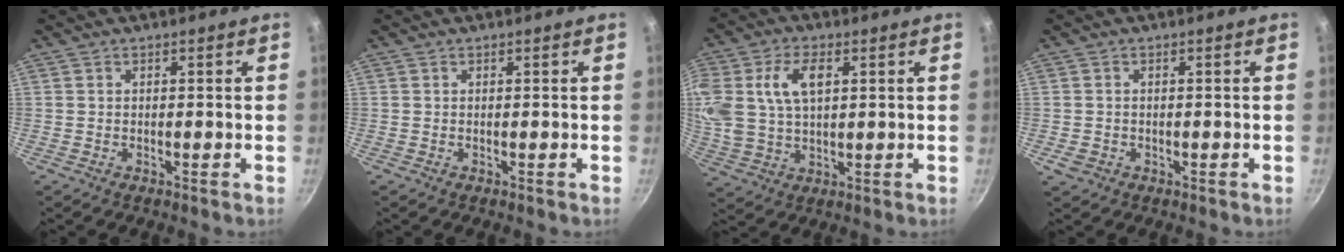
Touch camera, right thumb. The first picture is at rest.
{"total": 0.0}
{"total": 14.9, "force": [3.8, 9.0, 11.2], "torque": [-0.250, 0.004, 0.076]}
{"total": 1.8, "force": [-0.6, 1.6, 0.7], "torque": [-0.010, 0.003, -0.008]}